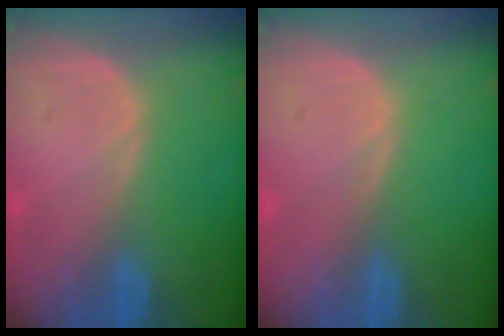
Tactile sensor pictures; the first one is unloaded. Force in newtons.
{"total": 0.0}